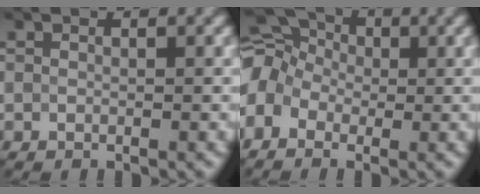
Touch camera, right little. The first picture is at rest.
{"total": 7.3, "force": [-0.1, 5.8, 4.5], "torque": [-0.093, 0.030, -0.041]}